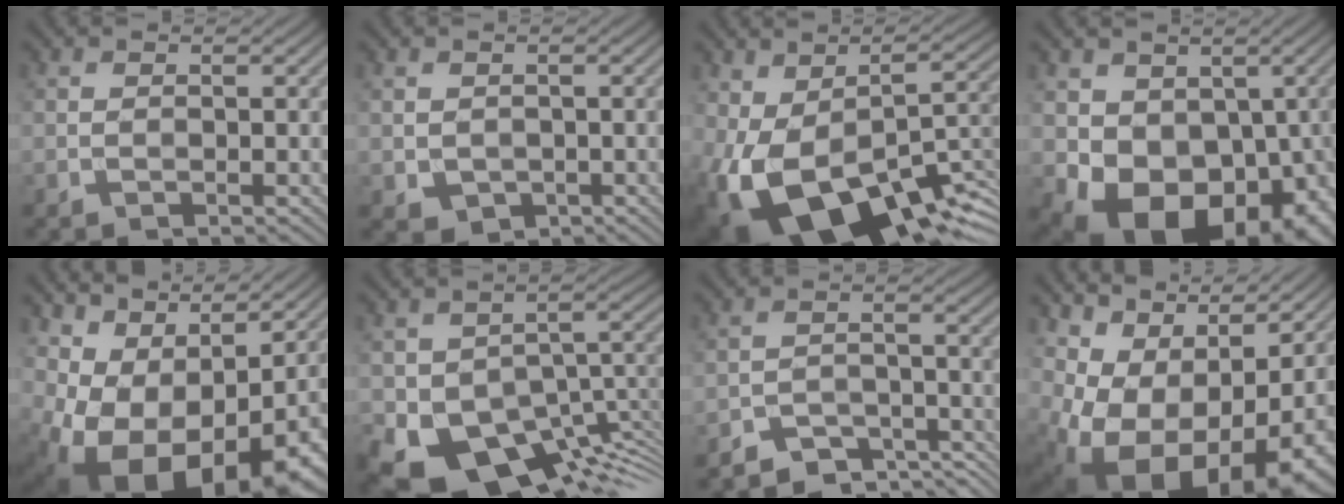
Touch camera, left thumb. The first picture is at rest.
{"total": 2.2, "force": [-0.3, 1.9, 0.9], "torque": [-0.031, -0.013, -0.001]}
{"total": 18.4, "force": [-6.1, 10.3, 14.0], "torque": [-0.265, -0.056, -0.077]}
{"total": 14.8, "force": [-3.4, 10.9, 9.4], "torque": [-0.139, -0.042, -0.036]}
{"total": 15.0, "force": [-0.6, 9.1, 11.9], "torque": [-0.187, -0.030, 0.041]}
{"total": 14.8, "force": [-8.0, 8.6, 9.1], "torque": [-0.156, -0.035, -0.127]}
{"total": 6.0, "force": [-5.1, 2.3, 2.3], "torque": [-0.033, -0.008, -0.088]}
{"total": 15.8, "force": [0.7, 10.0, 12.2], "torque": [-0.178, -0.026, 0.067]}